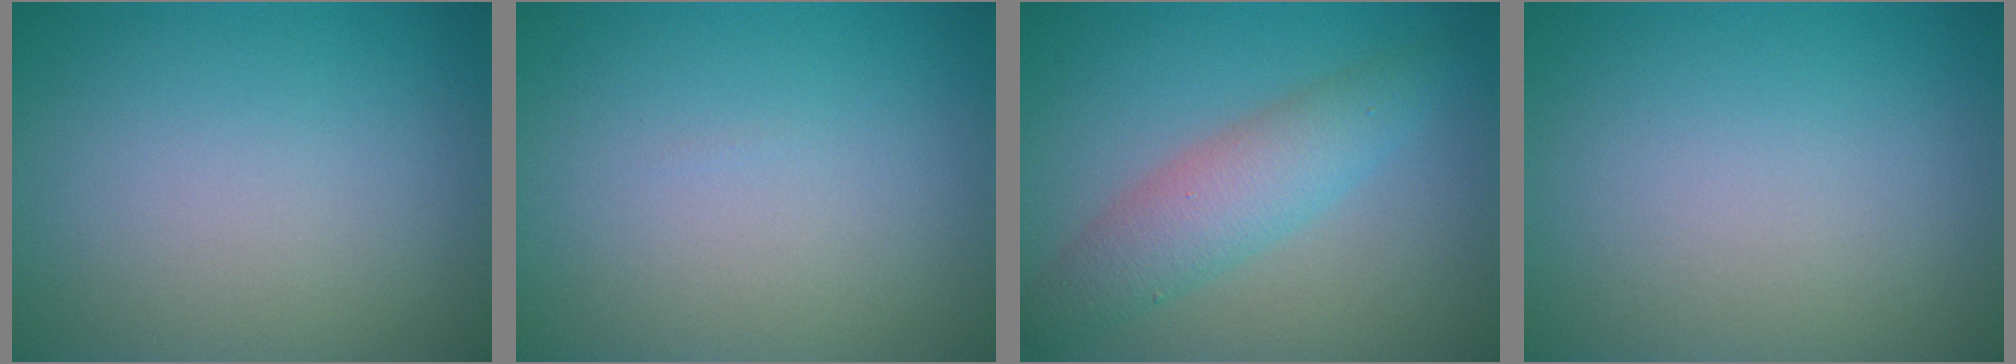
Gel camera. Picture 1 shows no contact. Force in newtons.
{"total": 0.0}
{"total": 4.3, "press": 4.3, "slide": 0.1}
{"total": 0.0}